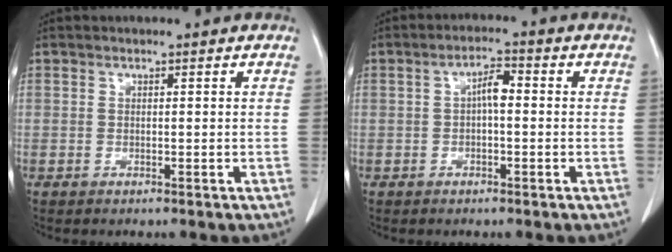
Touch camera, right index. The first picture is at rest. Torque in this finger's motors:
{"motor_torque": [0.53, 0.07, 0.22, 0.07]}